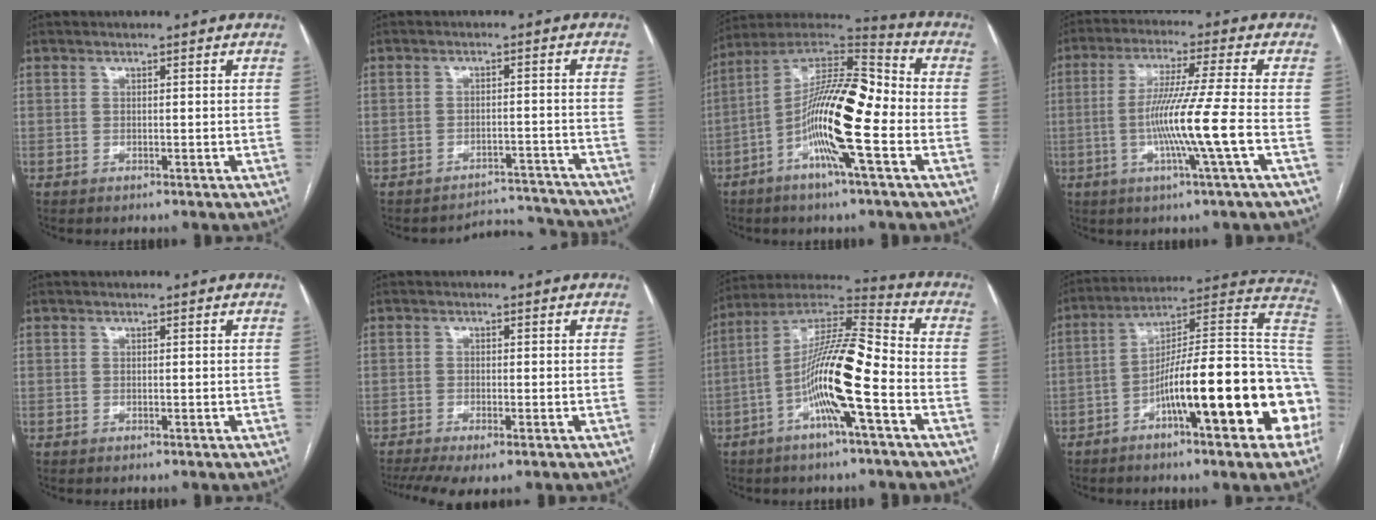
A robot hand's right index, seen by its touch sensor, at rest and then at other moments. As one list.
[{"total": 7.7, "force": [-7.4, 1.2, -1.8], "torque": [0.034, 0.036, -0.092]}, {"total": 16.7, "force": [-4.5, 2.1, 16.0], "torque": [-0.289, 0.013, -0.084]}, {"total": 10.8, "force": [-2.5, -2.1, 10.3], "torque": [-0.195, -0.013, -0.050]}, {"total": 0.0}, {"total": 6.7, "force": [-4.5, 1.5, 4.7], "torque": [-0.080, -0.014, -0.077]}, {"total": 15.5, "force": [-4.7, 1.1, 14.7], "torque": [-0.274, 0.012, -0.089]}, {"total": 22.6, "force": [-6.8, 2.8, 21.4], "torque": [-0.246, 0.030, -0.100]}]